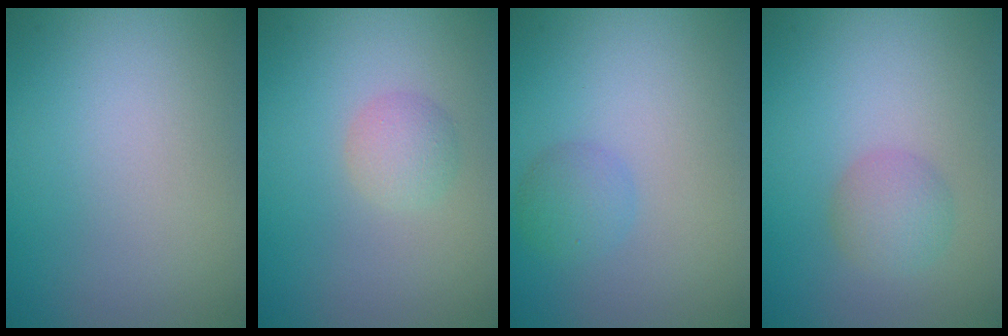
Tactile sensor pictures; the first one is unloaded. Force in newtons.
{"total": 1.8, "press": 1.8, "slide": 0.1}
{"total": 1.8, "press": 1.8, "slide": 0.1}
{"total": 2.4, "press": 2.4, "slide": 0.1}